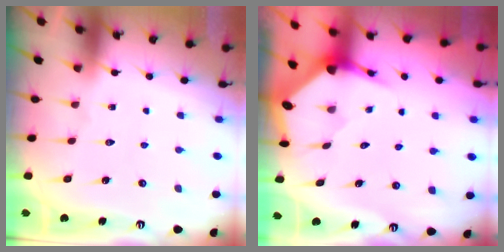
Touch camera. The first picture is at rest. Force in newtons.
{"total": 3.6, "press": 3.6, "slide": 0.5}